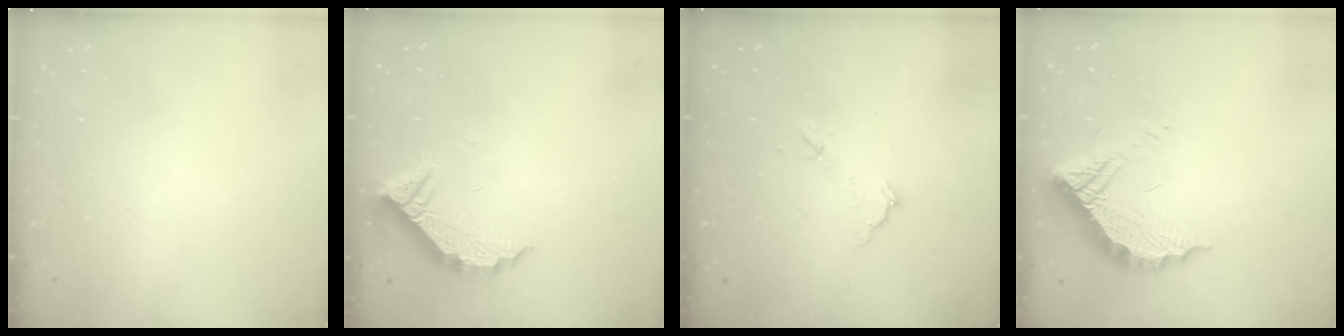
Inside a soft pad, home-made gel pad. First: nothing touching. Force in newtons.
{"total": 9.5, "press": 9.4, "slide": 0.9}
{"total": 7.0, "press": 7.0, "slide": 0.3}
{"total": 14.5, "press": 14.4, "slide": 1.4}